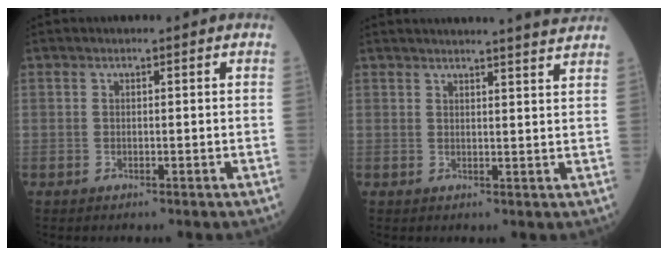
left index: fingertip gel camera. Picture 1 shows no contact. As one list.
[{"total": 7.8, "force": [7.4, -1.1, 2.2], "torque": [-0.030, 0.002, 0.079]}]